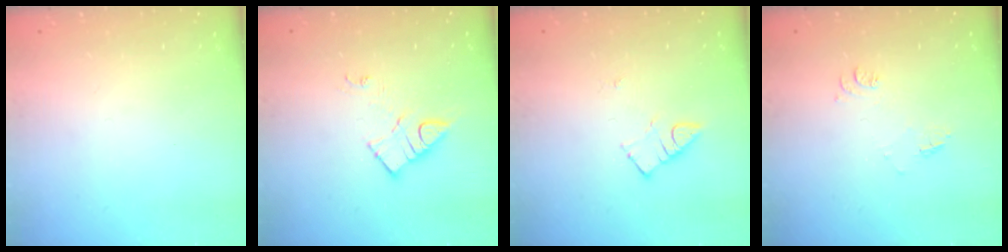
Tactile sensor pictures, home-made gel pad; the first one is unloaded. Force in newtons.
{"total": 8.5, "press": 8.5, "slide": 0.5}
{"total": 3.7, "press": 3.7, "slide": 0.1}
{"total": 7.2, "press": 7.1, "slide": 0.7}